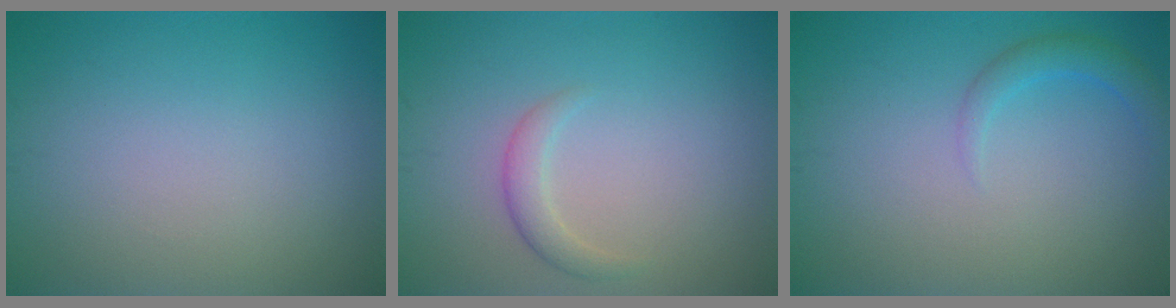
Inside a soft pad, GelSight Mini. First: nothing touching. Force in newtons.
{"total": 1.6, "press": 1.6, "slide": 0.1}
{"total": 1.8, "press": 1.8, "slide": 0.2}